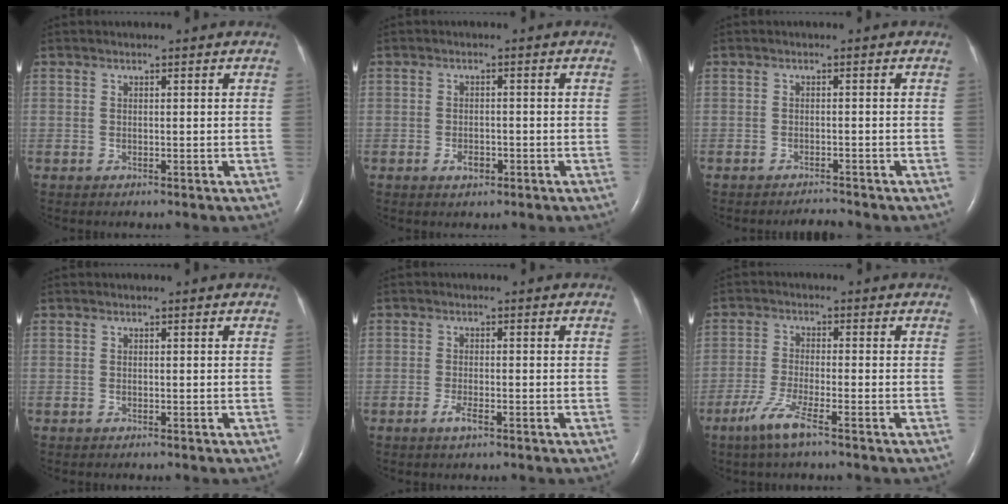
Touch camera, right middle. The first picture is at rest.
{"total": 1.8, "force": [-0.9, 1.0, 1.1], "torque": [-0.020, 0.001, -0.011]}
{"total": 1.5, "force": [-1.5, -0.1, 0.0], "torque": [-0.005, -0.009, -0.021]}
{"total": 0.0}
{"total": 1.9, "force": [-1.1, 0.3, 1.5], "torque": [-0.030, -0.002, -0.023]}
{"total": 5.1, "force": [-3.4, 0.1, 3.8], "torque": [-0.084, -0.010, -0.072]}